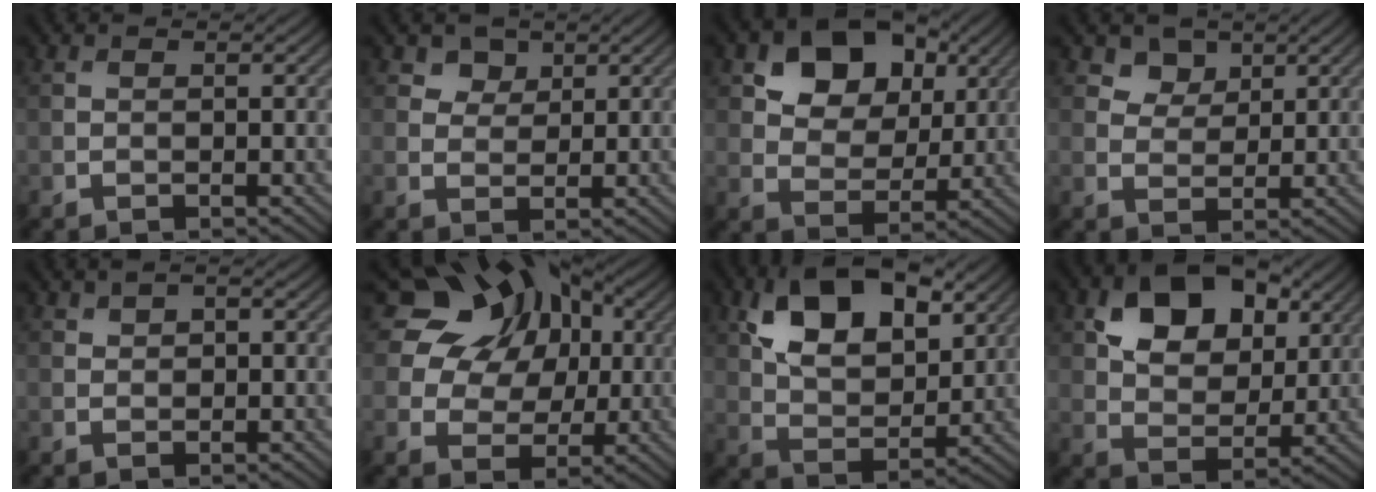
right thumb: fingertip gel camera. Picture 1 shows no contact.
{"total": 2.4, "force": [1.5, 1.8, 0.7], "torque": [-0.015, -0.006, 0.025]}
{"total": 11.8, "force": [5.5, 8.1, 6.7], "torque": [-0.131, 0.012, 0.086]}
{"total": 3.0, "force": [2.0, 2.1, 0.9], "torque": [-0.022, -0.011, 0.037]}
{"total": 1.9, "force": [0.8, 1.1, 1.3], "torque": [-0.022, 0.003, 0.014]}
{"total": 14.5, "force": [5.7, 11.2, 7.3], "torque": [-0.168, 0.055, 0.100]}
{"total": 12.8, "force": [5.7, 7.0, 9.1], "torque": [-0.169, 0.008, 0.105]}
{"total": 10.9, "force": [4.7, 6.9, 7.0], "torque": [-0.126, 0.005, 0.071]}